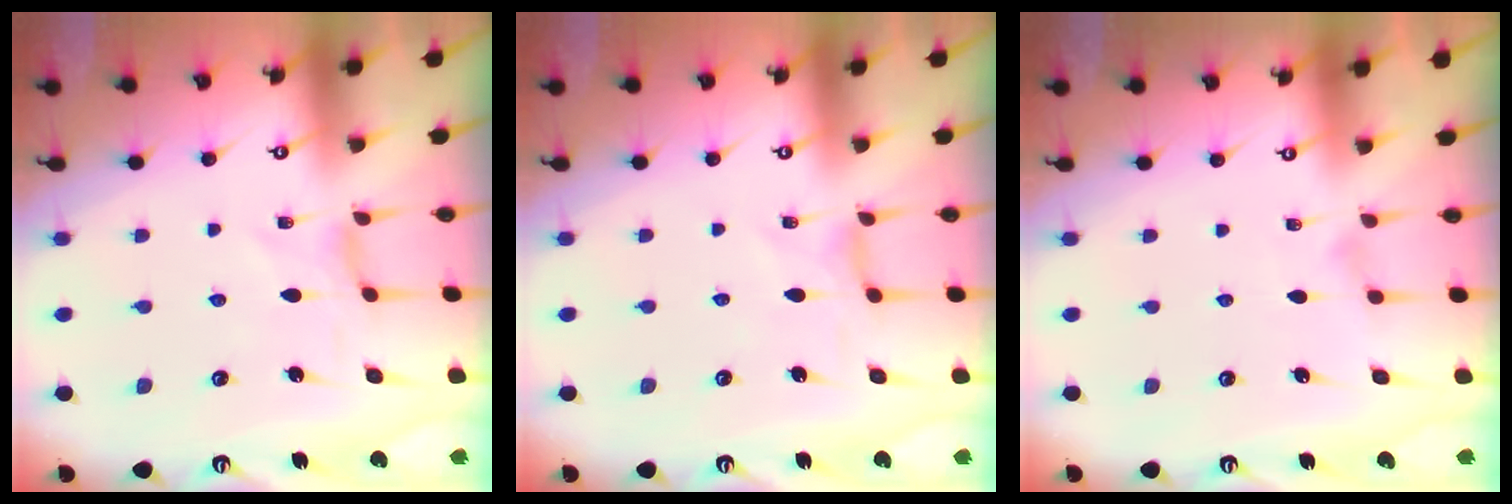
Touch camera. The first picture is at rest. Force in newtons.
{"total": 1.3, "press": 1.3, "slide": 0.3}
{"total": 1.6, "press": 1.6, "slide": 0.2}